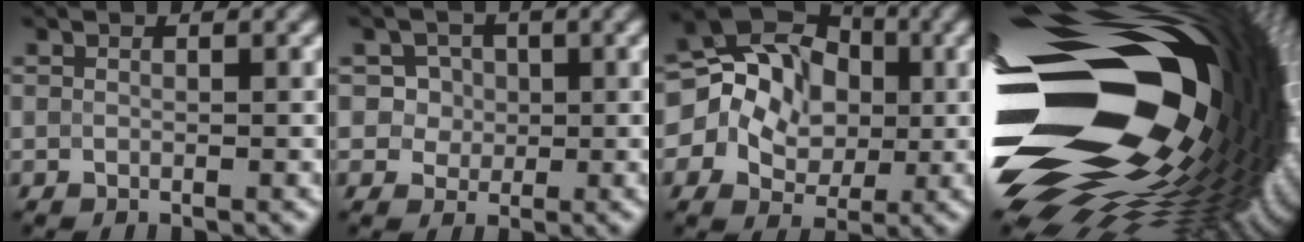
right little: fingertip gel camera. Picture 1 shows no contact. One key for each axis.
{"total": 3.5, "fx": 1.2, "fy": 3.1, "fz": 1.2, "tx": -0.015, "ty": 0.004, "tz": 0.021}
{"total": 12.6, "fx": 1.4, "fy": 10.2, "fz": 7.2, "tx": -0.134, "ty": 0.039, "tz": -0.002}
{"total": 22.5, "fx": -1.4, "fy": 12.4, "fz": 18.8, "tx": -0.330, "ty": -0.033, "tz": -0.040}